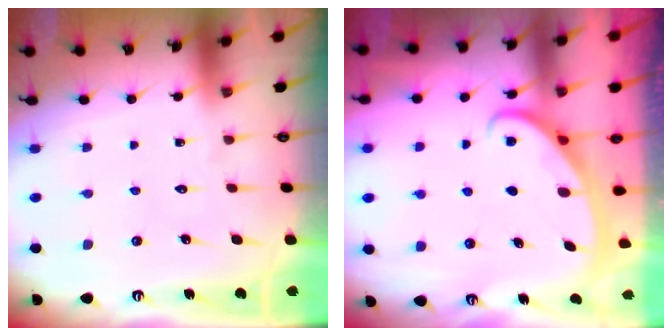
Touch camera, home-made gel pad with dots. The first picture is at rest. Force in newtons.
{"total": 2.9, "press": 2.9, "slide": 0.3}